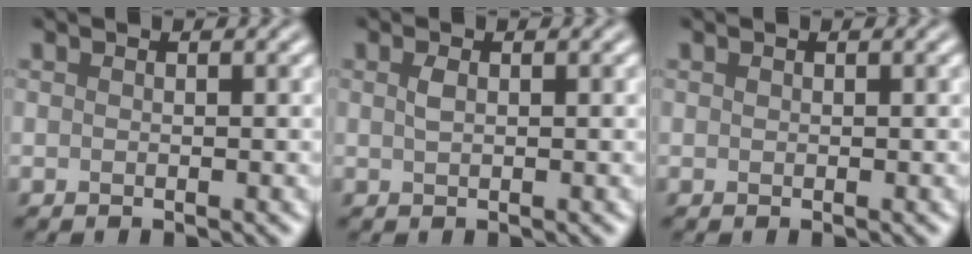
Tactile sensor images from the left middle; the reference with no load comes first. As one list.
[{"total": 0.9, "force": [0.3, 0.4, 0.8], "torque": [-0.019, 0.002, 0.007]}, {"total": 0.0}]